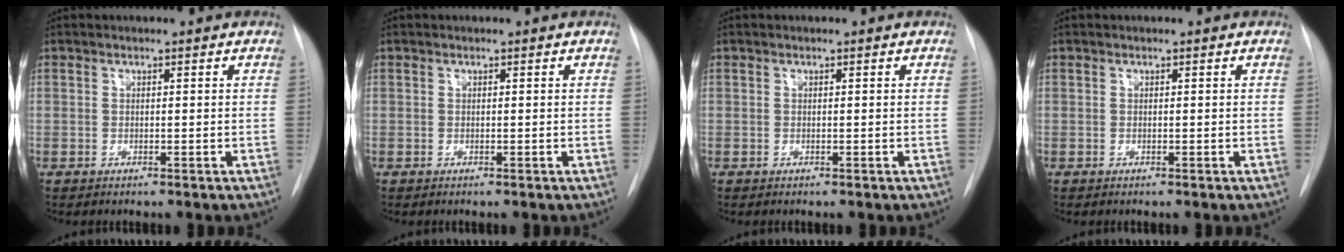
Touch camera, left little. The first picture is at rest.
{"total": 0.0}
{"total": 0.0}
{"total": 0.0}